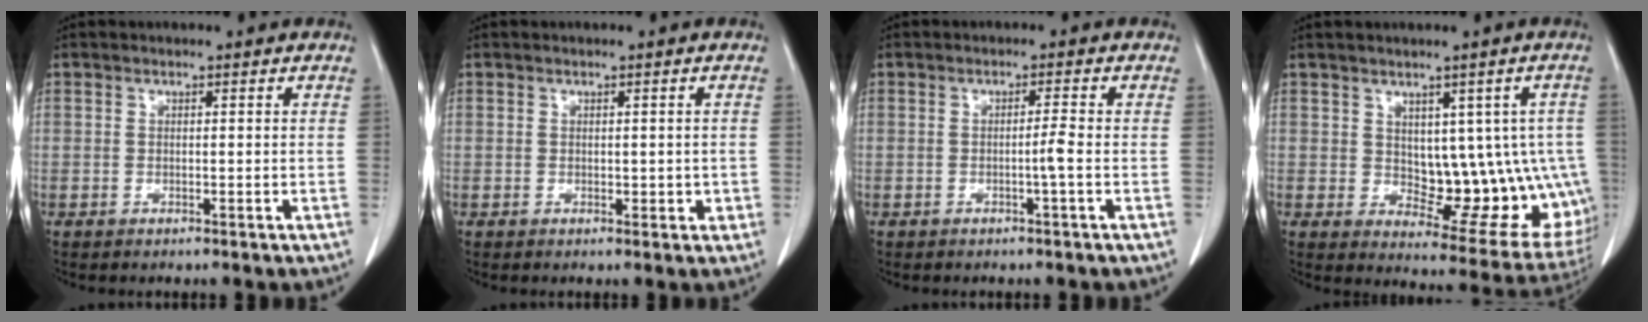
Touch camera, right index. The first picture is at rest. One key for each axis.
{"total": 1.5, "fx": -0.1, "fy": 1.0, "fz": 1.0, "tx": -0.012, "ty": 0.004, "tz": 0.004}
{"total": 1.8, "fx": -0.6, "fy": -0.6, "fz": 1.6, "tx": -0.030, "ty": -0.001, "tz": -0.010}
{"total": 13.3, "fx": 0.5, "fy": 7.1, "fz": 11.2, "tx": -0.115, "ty": 0.008, "tz": 0.027}